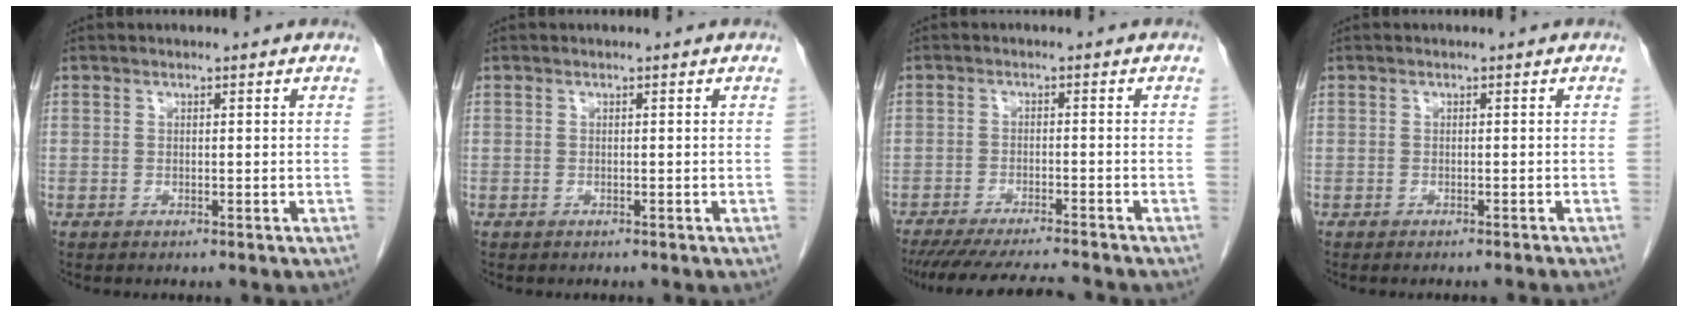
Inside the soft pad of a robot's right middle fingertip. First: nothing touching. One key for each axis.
{"total": 0.0}
{"total": 12.0, "fx": -10.9, "fy": 0.5, "fz": 4.9, "tx": -0.070, "ty": -0.023, "tz": -0.159}
{"total": 2.9, "fx": -2.6, "fy": -0.1, "fz": 1.2, "tx": -0.017, "ty": -0.001, "tz": -0.032}